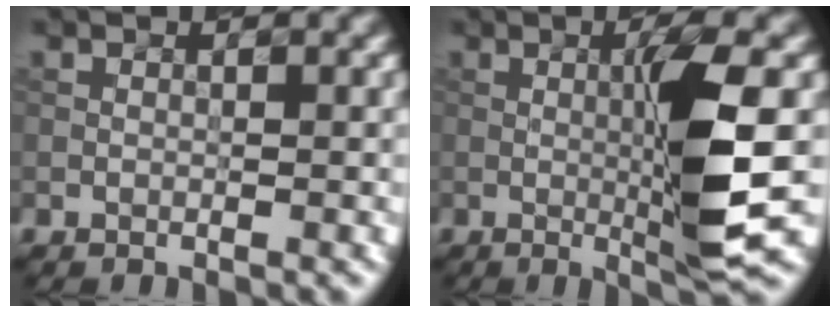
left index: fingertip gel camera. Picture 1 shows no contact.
{"total": 6.4, "force": [-0.3, 0.4, 6.4], "torque": [-0.114, -0.001, 0.009]}